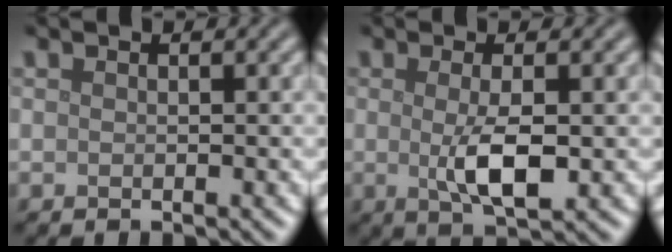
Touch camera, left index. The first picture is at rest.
{"total": 3.7, "force": [-0.1, 1.0, 3.6], "torque": [-0.070, -0.004, 0.000]}